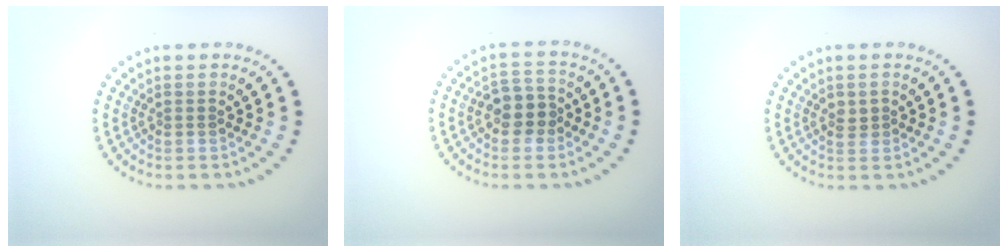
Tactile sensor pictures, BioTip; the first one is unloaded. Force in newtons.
{"total": 3.0, "press": 2.8, "slide": 0.9}
{"total": 1.2, "press": 1.1, "slide": 0.4}